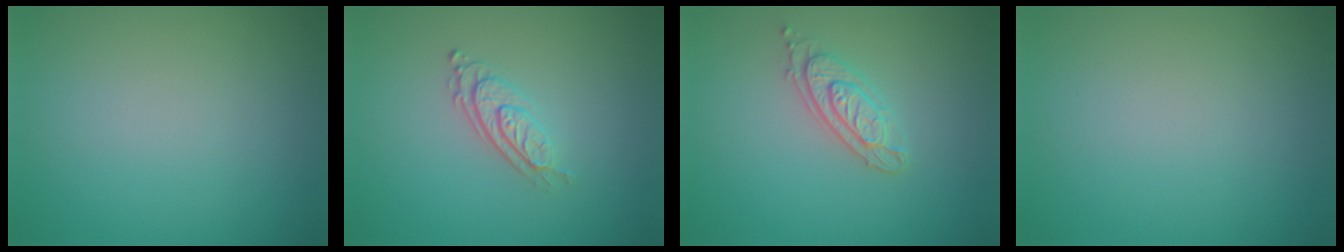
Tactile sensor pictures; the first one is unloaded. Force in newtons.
{"total": 2.8, "press": 2.0, "slide": 2.1}
{"total": 2.6, "press": 2.4, "slide": 1.0}
{"total": 0.0}